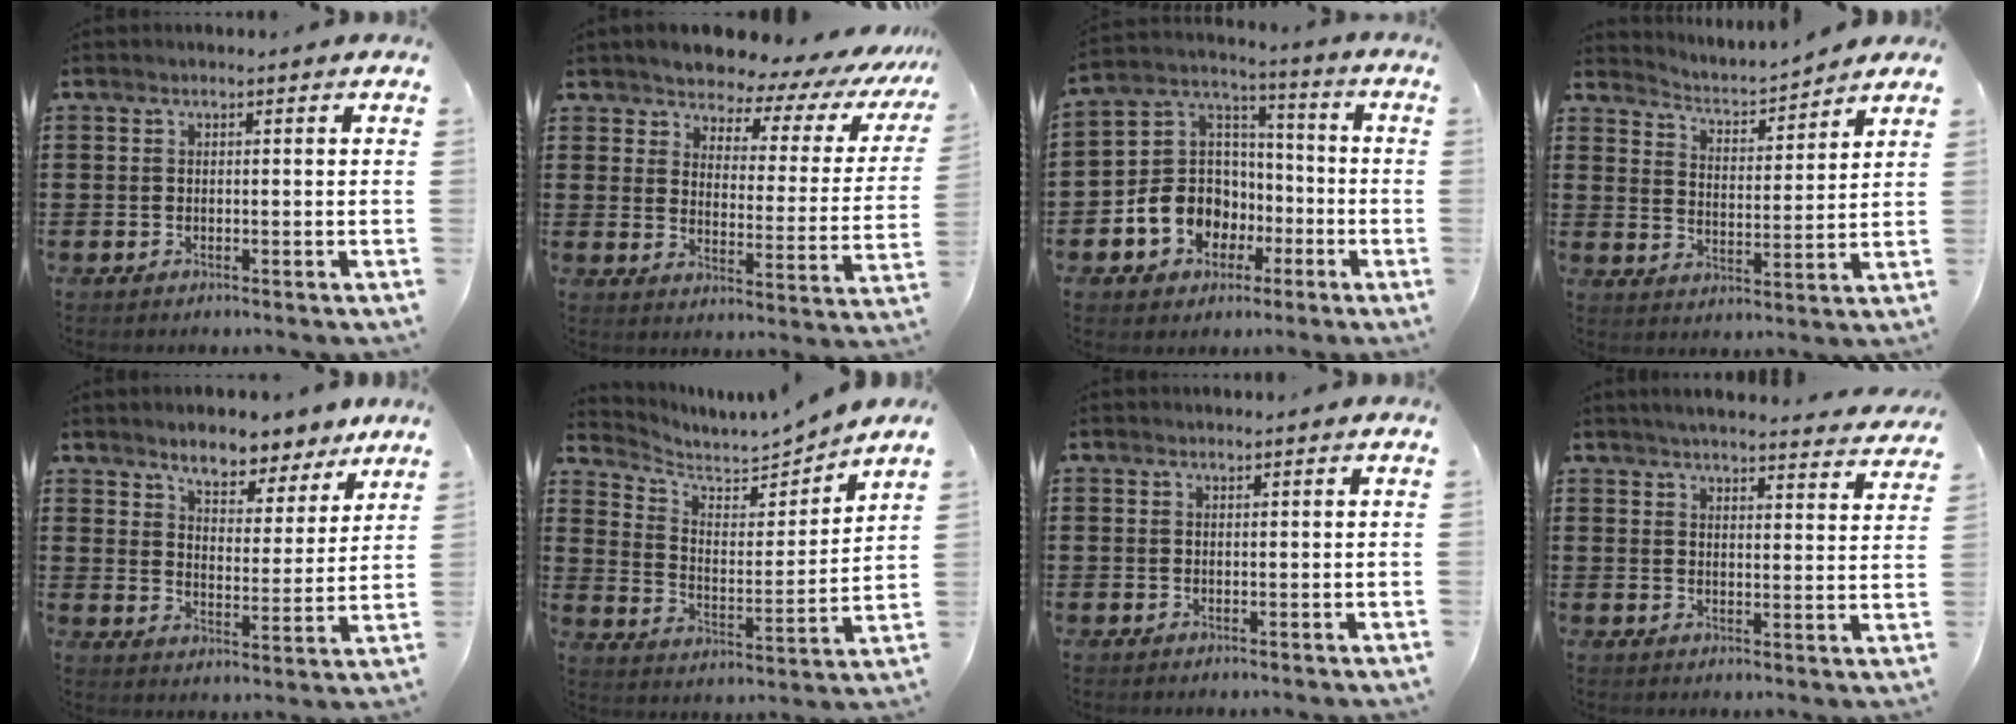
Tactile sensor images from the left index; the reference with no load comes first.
{"total": 4.6, "force": [4.1, 1.5, 1.3], "torque": [-0.046, -0.037, 0.063]}
{"total": 10.3, "force": [-4.3, 8.9, 2.9], "torque": [-0.099, 0.023, -0.078]}
{"total": 2.9, "force": [2.9, 0.4, 0.3], "torque": [-0.025, -0.026, 0.041]}
{"total": 6.6, "force": [5.9, 1.7, 2.4], "torque": [-0.054, -0.026, 0.103]}
{"total": 4.8, "force": [4.6, 1.2, 0.6], "torque": [-0.041, -0.036, 0.078]}
{"total": 0.0}
{"total": 3.9, "force": [3.8, -0.2, 1.0], "torque": [-0.035, -0.023, 0.065]}